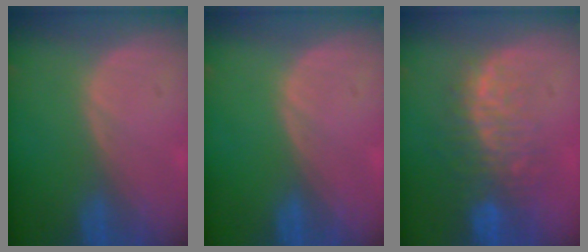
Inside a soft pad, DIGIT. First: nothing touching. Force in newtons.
{"total": 0.0}
{"total": 10.1, "press": 8.6, "slide": 5.3}